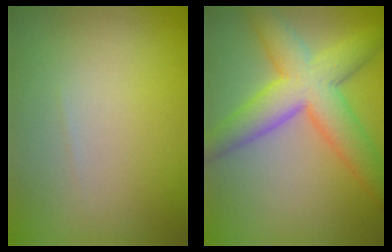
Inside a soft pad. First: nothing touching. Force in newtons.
{"total": 8.0, "press": 8.0, "slide": 0.2}